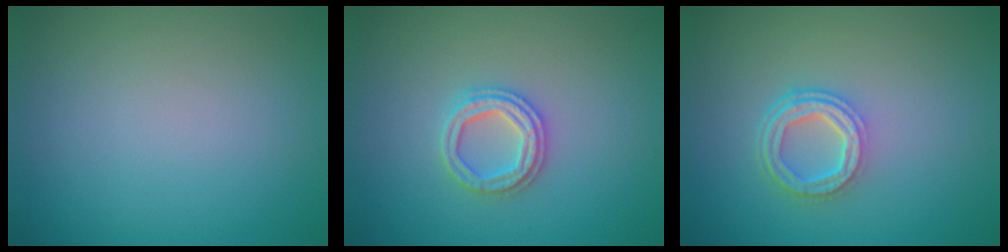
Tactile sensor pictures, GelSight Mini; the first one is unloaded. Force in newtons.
{"total": 2.4, "press": 2.4, "slide": 0.4}
{"total": 3.8, "press": 2.9, "slide": 2.4}